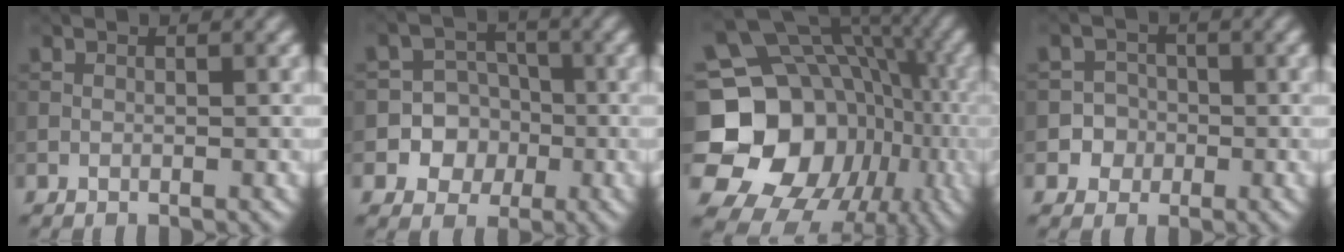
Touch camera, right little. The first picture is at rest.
{"total": 6.1, "force": [-1.7, 5.7, 1.2], "torque": [0.001, 0.016, -0.049]}
{"total": 18.0, "force": [-3.5, 15.4, 8.5], "torque": [-0.163, -0.015, -0.078]}
{"total": 2.9, "force": [-0.9, 2.8, 0.3], "torque": [0.022, 0.004, -0.028]}